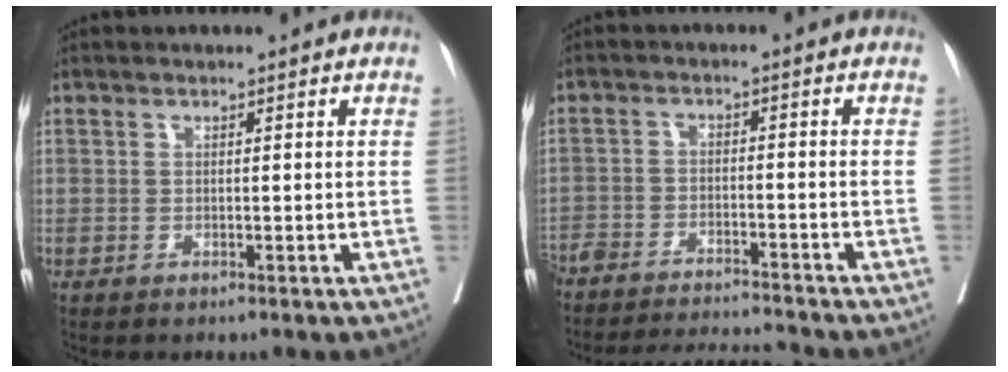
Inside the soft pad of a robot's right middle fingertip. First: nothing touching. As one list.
[{"total": 14.1, "force": [-13.5, 0.7, 4.1], "torque": [-0.073, -0.006, -0.201]}]